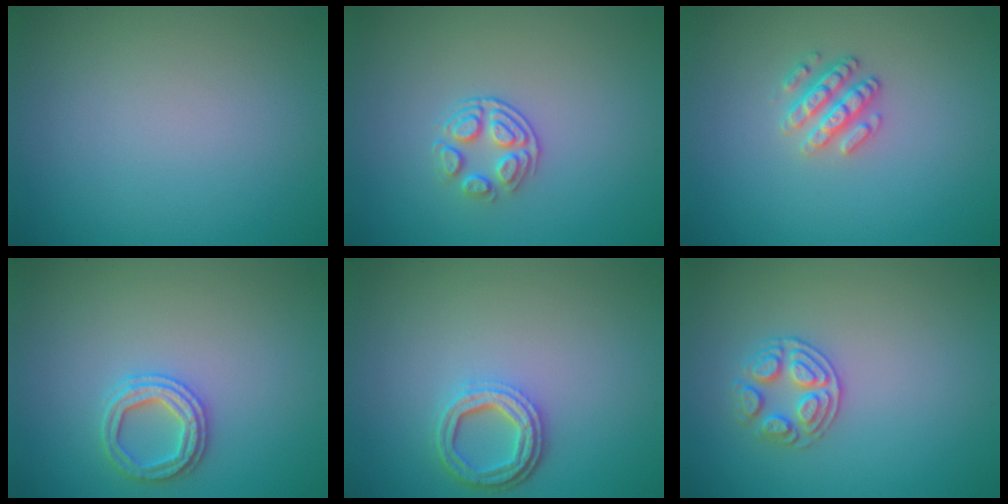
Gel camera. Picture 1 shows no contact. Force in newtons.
{"total": 2.4, "press": 1.8, "slide": 1.6}
{"total": 2.5, "press": 2.4, "slide": 0.7}
{"total": 2.4, "press": 2.4, "slide": 0.1}
{"total": 3.6, "press": 2.8, "slide": 2.3}
{"total": 2.6, "press": 2.5, "slide": 0.8}